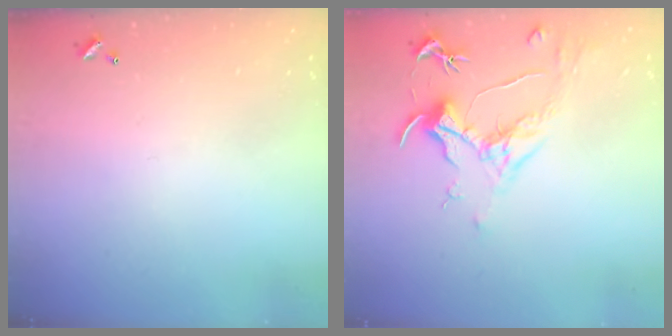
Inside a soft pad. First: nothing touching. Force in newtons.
{"total": 1.6, "press": 1.4, "slide": 0.7}